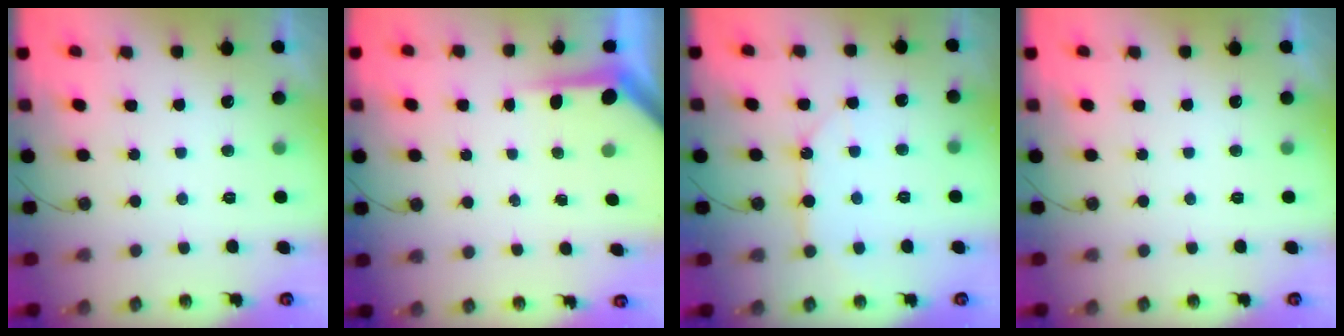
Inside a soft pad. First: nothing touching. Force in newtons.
{"total": 3.8, "press": 3.8, "slide": 0.4}
{"total": 9.0, "press": 9.0, "slide": 0.2}
{"total": 0.0}